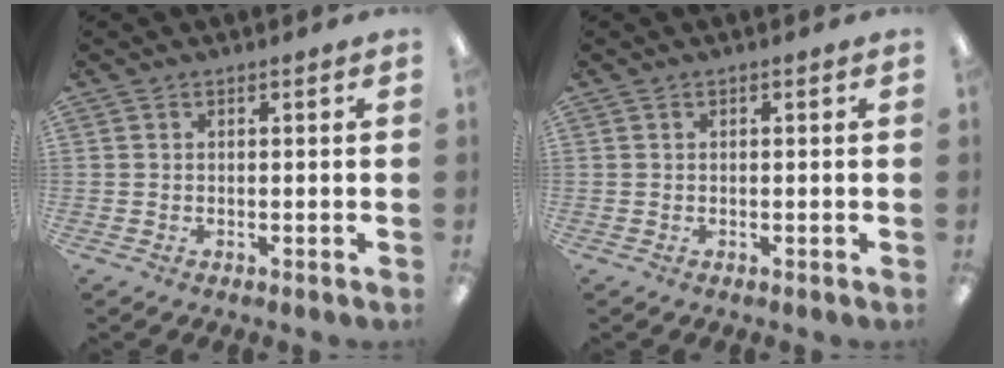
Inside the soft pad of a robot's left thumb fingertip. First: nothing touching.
{"total": 0.0}